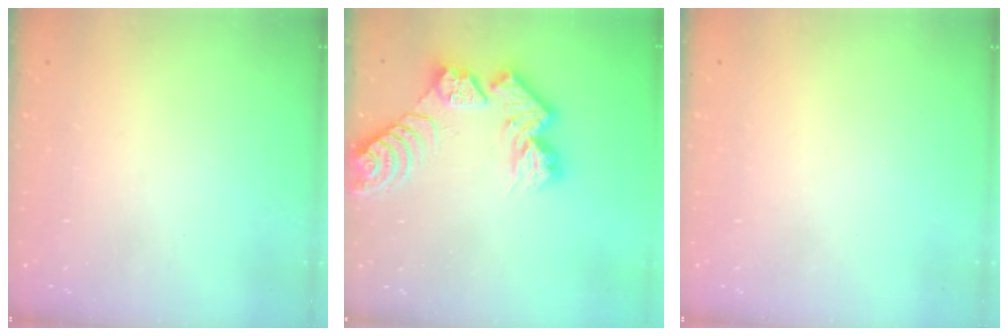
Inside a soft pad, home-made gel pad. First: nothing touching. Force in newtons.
{"total": 12.7, "press": 12.6, "slide": 1.0}
{"total": 0.0}